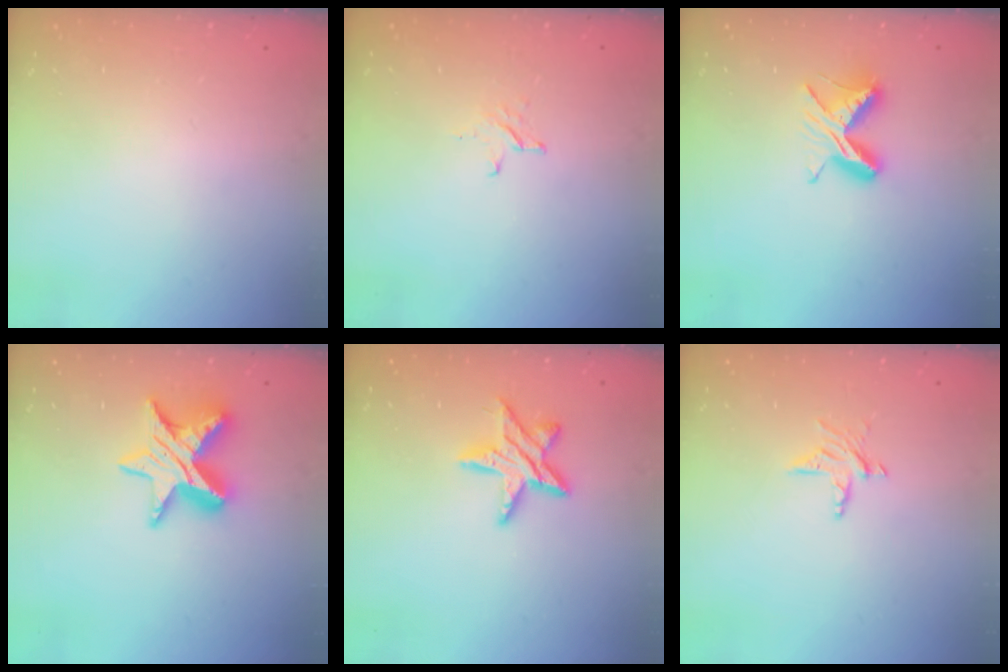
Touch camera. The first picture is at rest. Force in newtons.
{"total": 2.6, "press": 2.6, "slide": 0.3}
{"total": 7.8, "press": 7.7, "slide": 0.9}
{"total": 12.7, "press": 12.7, "slide": 0.8}
{"total": 10.8, "press": 10.8, "slide": 0.6}
{"total": 5.3, "press": 5.2, "slide": 0.4}